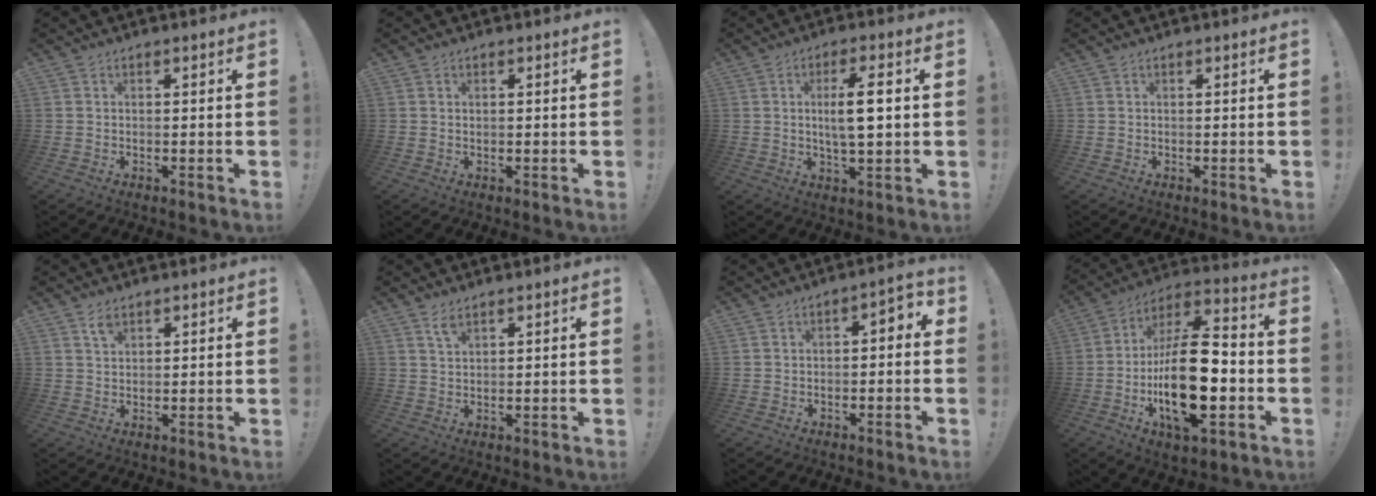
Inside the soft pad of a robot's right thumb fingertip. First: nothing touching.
{"total": 0.5, "force": [0.3, 0.4, 0.1], "torque": [-0.010, 0.005, 0.008]}
{"total": 8.8, "force": [1.2, 2.1, 8.5], "torque": [-0.152, -0.006, 0.013]}
{"total": 0.0}
{"total": 2.8, "force": [1.8, 1.2, 1.8], "torque": [-0.030, -0.007, 0.031]}
{"total": 2.9, "force": [1.9, 0.8, 2.0], "torque": [-0.034, -0.007, 0.033]}
{"total": 3.3, "force": [-1.9, 1.6, 2.2], "torque": [-0.023, 0.007, -0.040]}
{"total": 23.7, "force": [-5.1, 9.7, 21.0], "torque": [-0.394, 0.022, -0.082]}